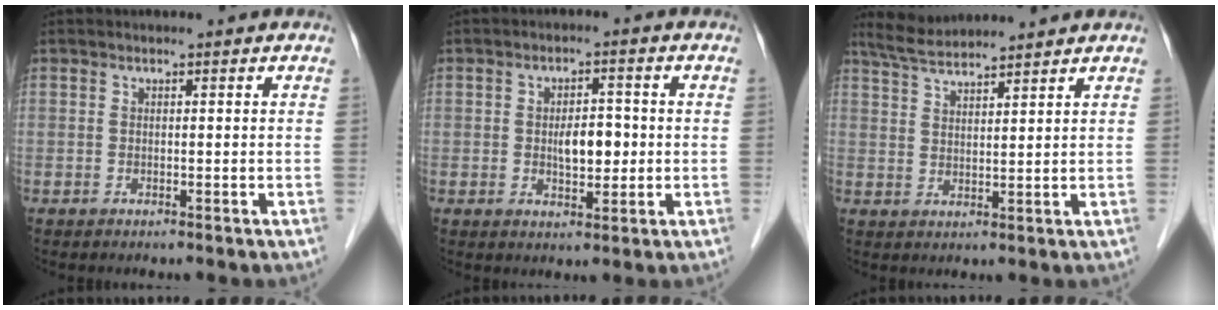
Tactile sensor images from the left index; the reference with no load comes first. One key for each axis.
{"total": 4.8, "fx": -0.2, "fy": 2.3, "fz": 4.2, "tx": -0.068, "ty": 0.002, "tz": 0.000}
{"total": 6.5, "fx": 6.2, "fy": -0.2, "fz": 1.9, "tx": -0.043, "ty": 0.028, "tz": 0.113}